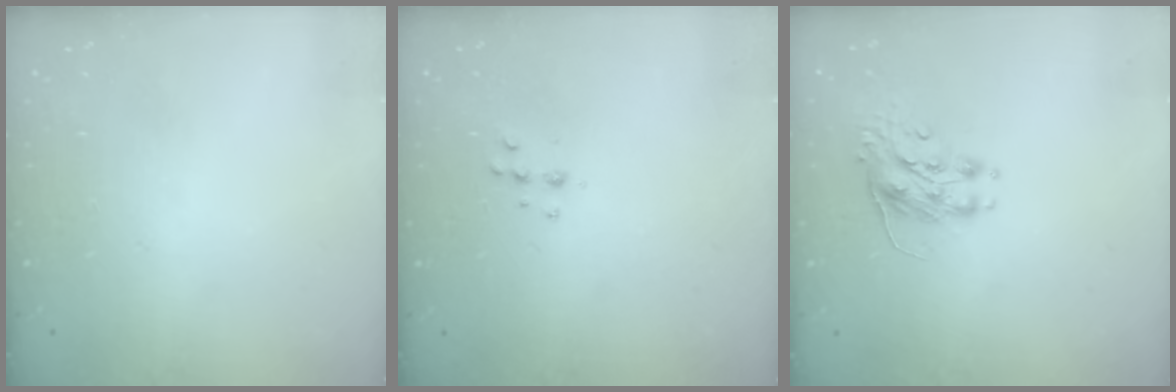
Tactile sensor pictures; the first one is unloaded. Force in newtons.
{"total": 5.1, "press": 5.0, "slide": 0.8}
{"total": 8.0, "press": 8.0, "slide": 0.2}